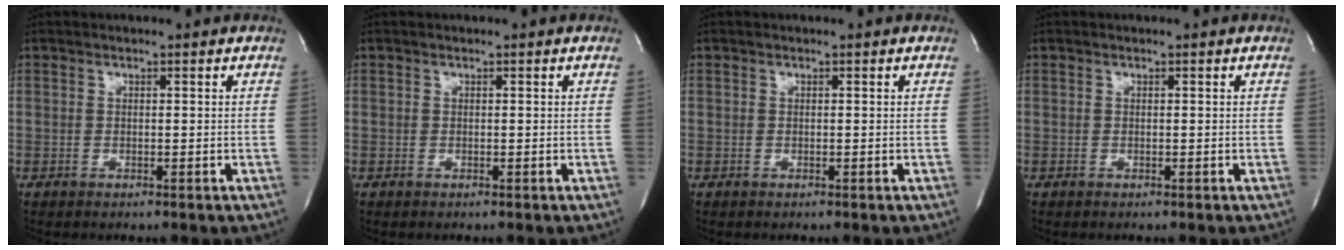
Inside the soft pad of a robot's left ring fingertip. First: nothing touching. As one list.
[{"total": 0.0}, {"total": 0.0}, {"total": 0.0}]